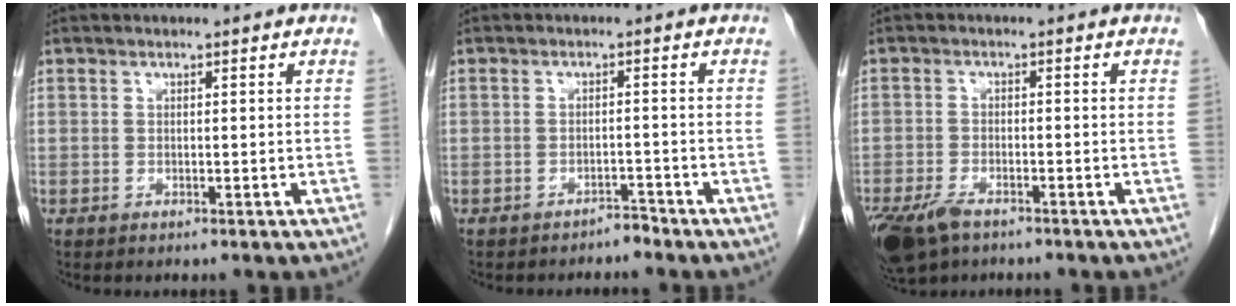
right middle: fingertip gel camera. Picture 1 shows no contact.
{"total": 1.6, "force": [-1.6, 0.3, 0.1], "torque": [-0.001, -0.003, -0.021]}
{"total": 7.6, "force": [-5.2, 3.2, 4.5], "torque": [-0.093, -0.012, -0.093]}